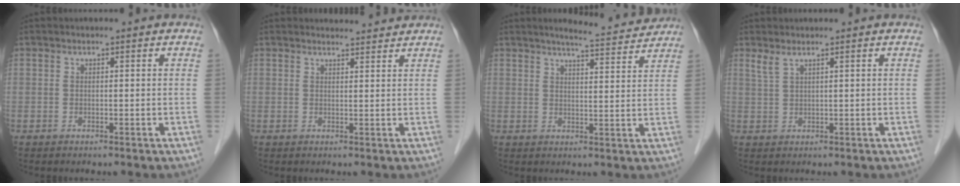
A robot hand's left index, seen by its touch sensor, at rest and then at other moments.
{"total": 3.2, "force": [3.2, 0.2, 0.1], "torque": [-0.010, 0.004, 0.040]}
{"total": 7.4, "force": [7.0, 0.1, 2.2], "torque": [-0.041, -0.001, 0.090]}
{"total": 1.8, "force": [1.3, 0.0, 1.2], "torque": [-0.035, 0.007, 0.033]}